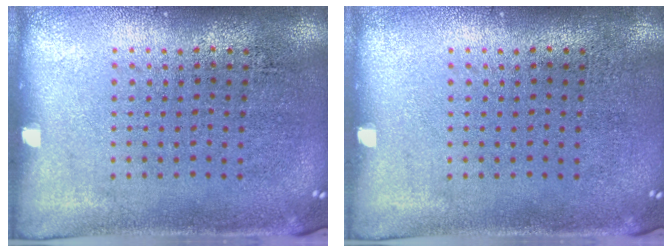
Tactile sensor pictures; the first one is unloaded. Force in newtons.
{"total": 0.0}